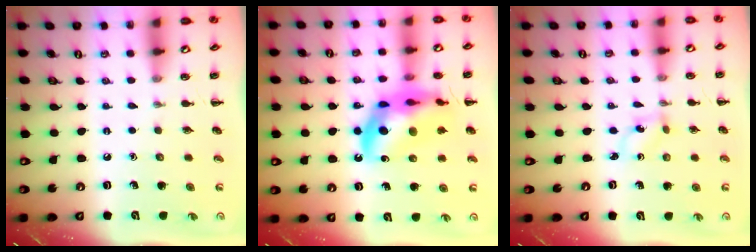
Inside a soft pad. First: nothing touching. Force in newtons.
{"total": 18.8, "press": 18.3, "slide": 4.5}
{"total": 0.9, "press": 0.8, "slide": 0.5}